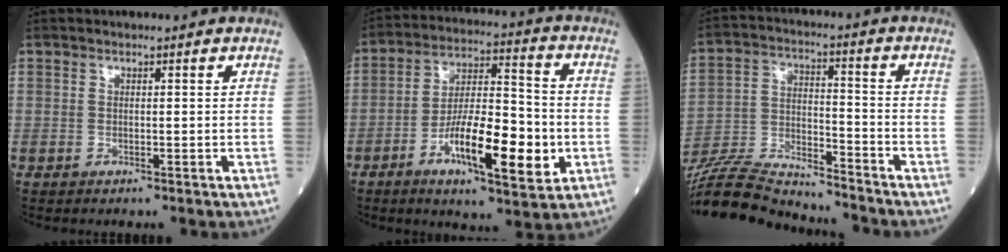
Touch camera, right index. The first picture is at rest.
{"total": 14.7, "force": [-4.8, 3.6, 13.4], "torque": [-0.231, -0.004, -0.082]}
{"total": 18.7, "force": [-17.8, 1.5, 5.7], "torque": [-0.129, -0.003, -0.302]}